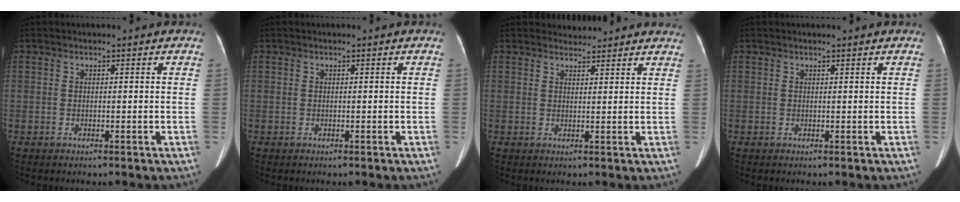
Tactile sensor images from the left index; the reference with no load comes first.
{"total": 0.0}
{"total": 14.6, "force": [14.3, 2.7, 1.7], "torque": [-0.007, -0.010, 0.162]}
{"total": 1.2, "force": [1.1, 0.1, 0.5], "torque": [-0.009, 0.008, 0.013]}